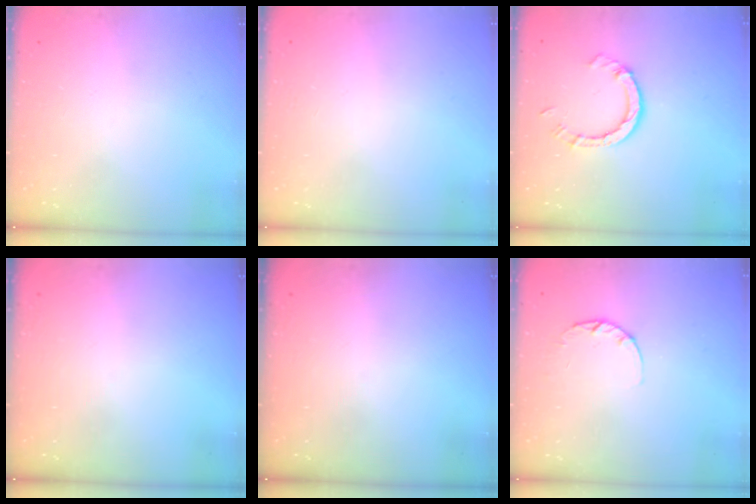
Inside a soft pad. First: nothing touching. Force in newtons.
{"total": 2.6, "press": 2.6, "slide": 0.2}
{"total": 4.8, "press": 4.8, "slide": 0.4}
{"total": 0.0}
{"total": 0.0}
{"total": 2.6, "press": 2.5, "slide": 0.4}